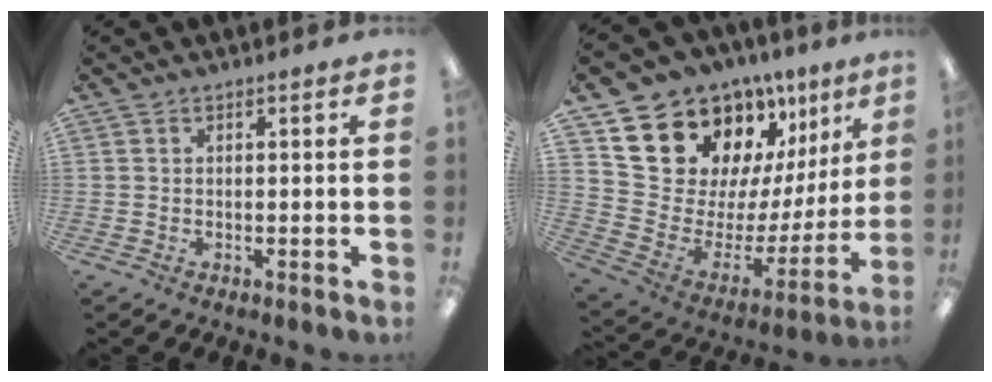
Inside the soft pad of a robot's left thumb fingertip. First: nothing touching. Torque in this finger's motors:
{"motor_torque": [0.28, 0.87, 1.17, -1.60, 0.09]}